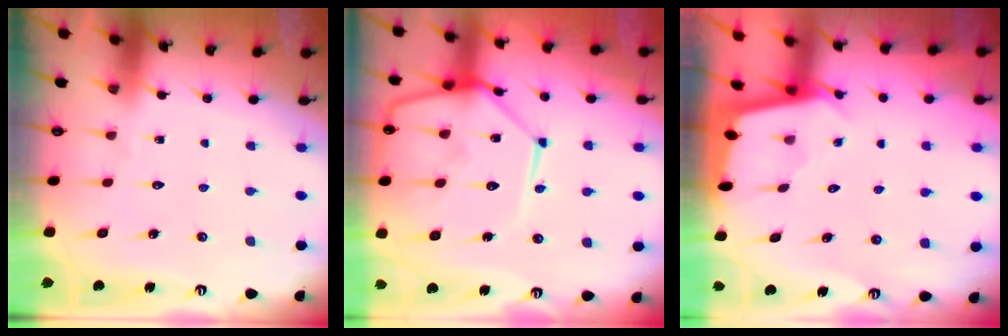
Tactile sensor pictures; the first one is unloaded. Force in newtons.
{"total": 18.8, "press": 18.7, "slide": 2.0}
{"total": 1.8, "press": 1.8, "slide": 0.2}